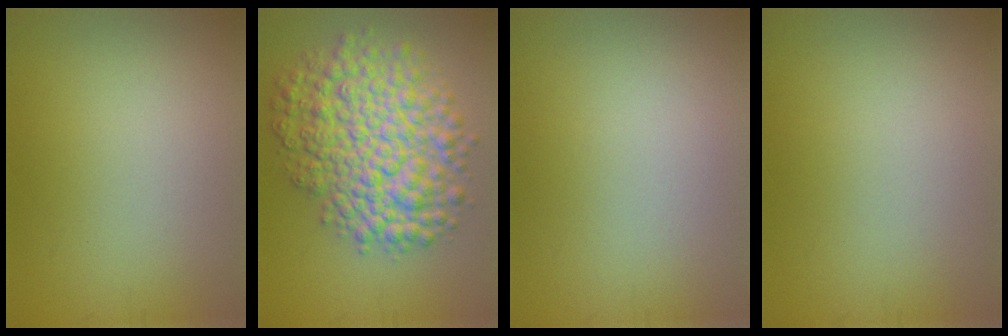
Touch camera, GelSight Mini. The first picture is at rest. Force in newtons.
{"total": 9.0, "press": 9.0, "slide": 0.2}
{"total": 0.0}
{"total": 0.0}